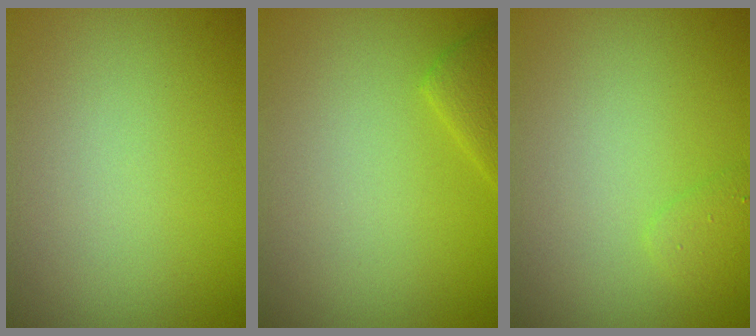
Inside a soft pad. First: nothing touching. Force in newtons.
{"total": 1.5, "press": 1.5, "slide": 0.2}
{"total": 1.1, "press": 1.1, "slide": 0.0}